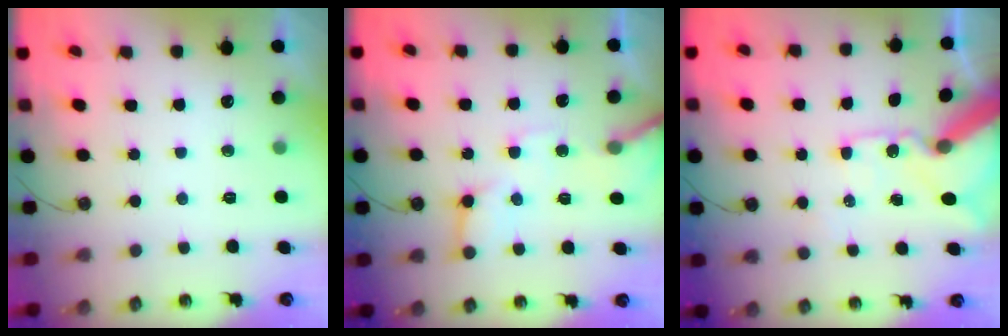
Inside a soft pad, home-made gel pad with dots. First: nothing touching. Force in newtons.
{"total": 11.0, "press": 10.9, "slide": 1.7}
{"total": 15.3, "press": 15.1, "slide": 2.4}